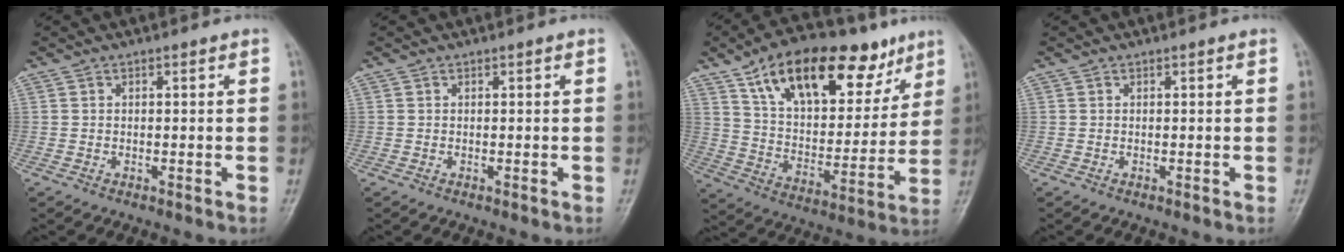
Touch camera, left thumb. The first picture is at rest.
{"total": 0.0}
{"total": 25.0, "force": [14.3, 12.4, 16.3], "torque": [-0.218, -0.027, 0.239]}
{"total": 0.0}